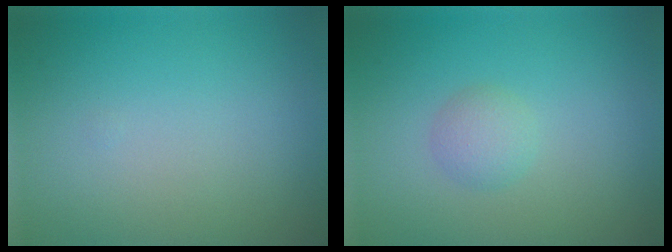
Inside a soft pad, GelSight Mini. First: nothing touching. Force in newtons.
{"total": 1.6, "press": 1.6, "slide": 0.1}